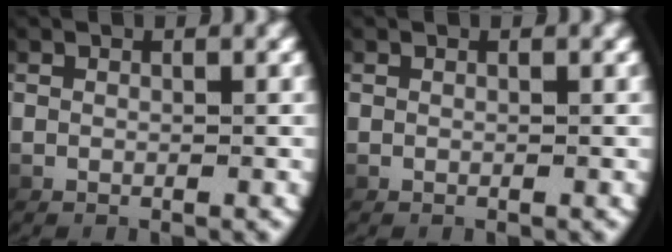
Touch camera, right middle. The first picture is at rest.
{"total": 0.0}